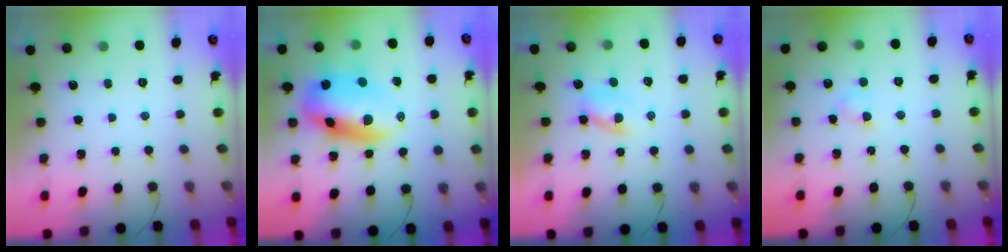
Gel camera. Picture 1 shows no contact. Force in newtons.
{"total": 12.3, "press": 12.0, "slide": 2.9}
{"total": 2.3, "press": 2.0, "slide": 1.1}
{"total": 2.7, "press": 2.5, "slide": 1.2}